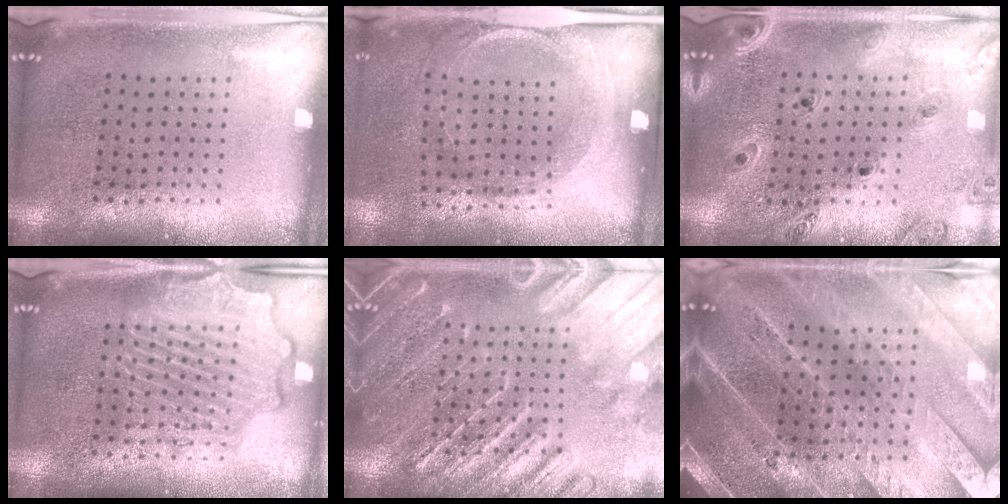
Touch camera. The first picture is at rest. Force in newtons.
{"total": 1.6, "press": 1.4, "slide": 0.8}
{"total": 1.3, "press": 1.3, "slide": 0.2}
{"total": 2.6, "press": 2.6, "slide": 0.3}
{"total": 5.2, "press": 5.1, "slide": 0.7}
{"total": 4.9, "press": 4.3, "slide": 2.3}